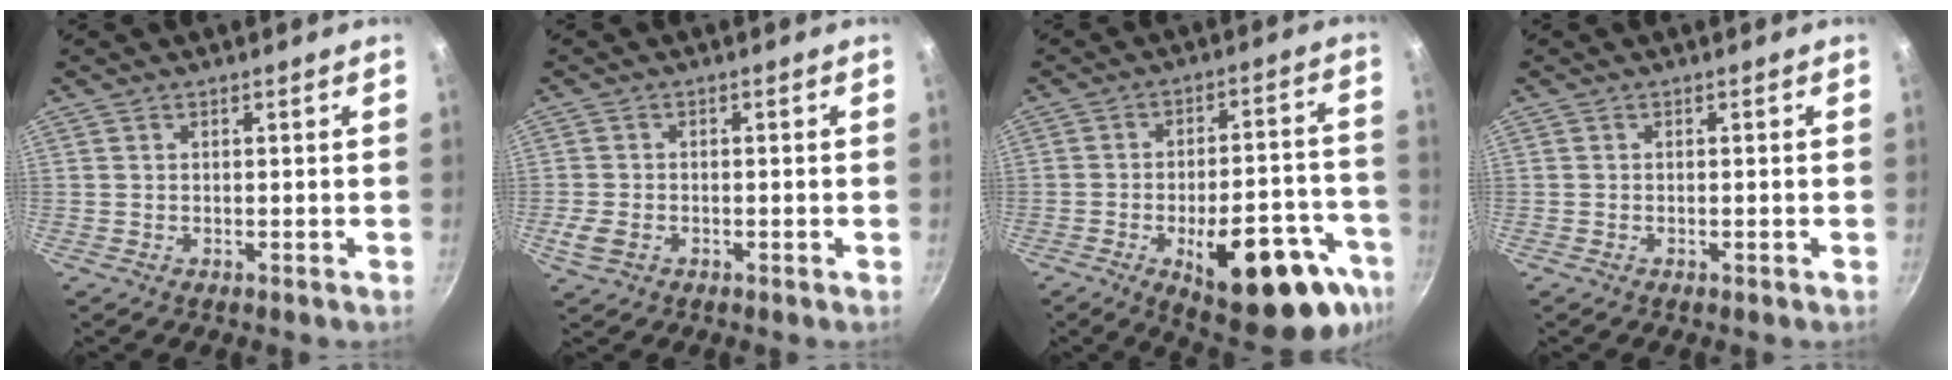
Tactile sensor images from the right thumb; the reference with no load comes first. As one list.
[{"total": 3.6, "force": [-1.3, 2.4, 2.3], "torque": [-0.053, 0.002, -0.026]}, {"total": 23.0, "force": [-10.9, 9.5, 17.9], "torque": [-0.177, 0.043, -0.138]}, {"total": 0.5, "force": [-0.3, 0.2, 0.4], "torque": [-0.006, 0.002, -0.006]}]